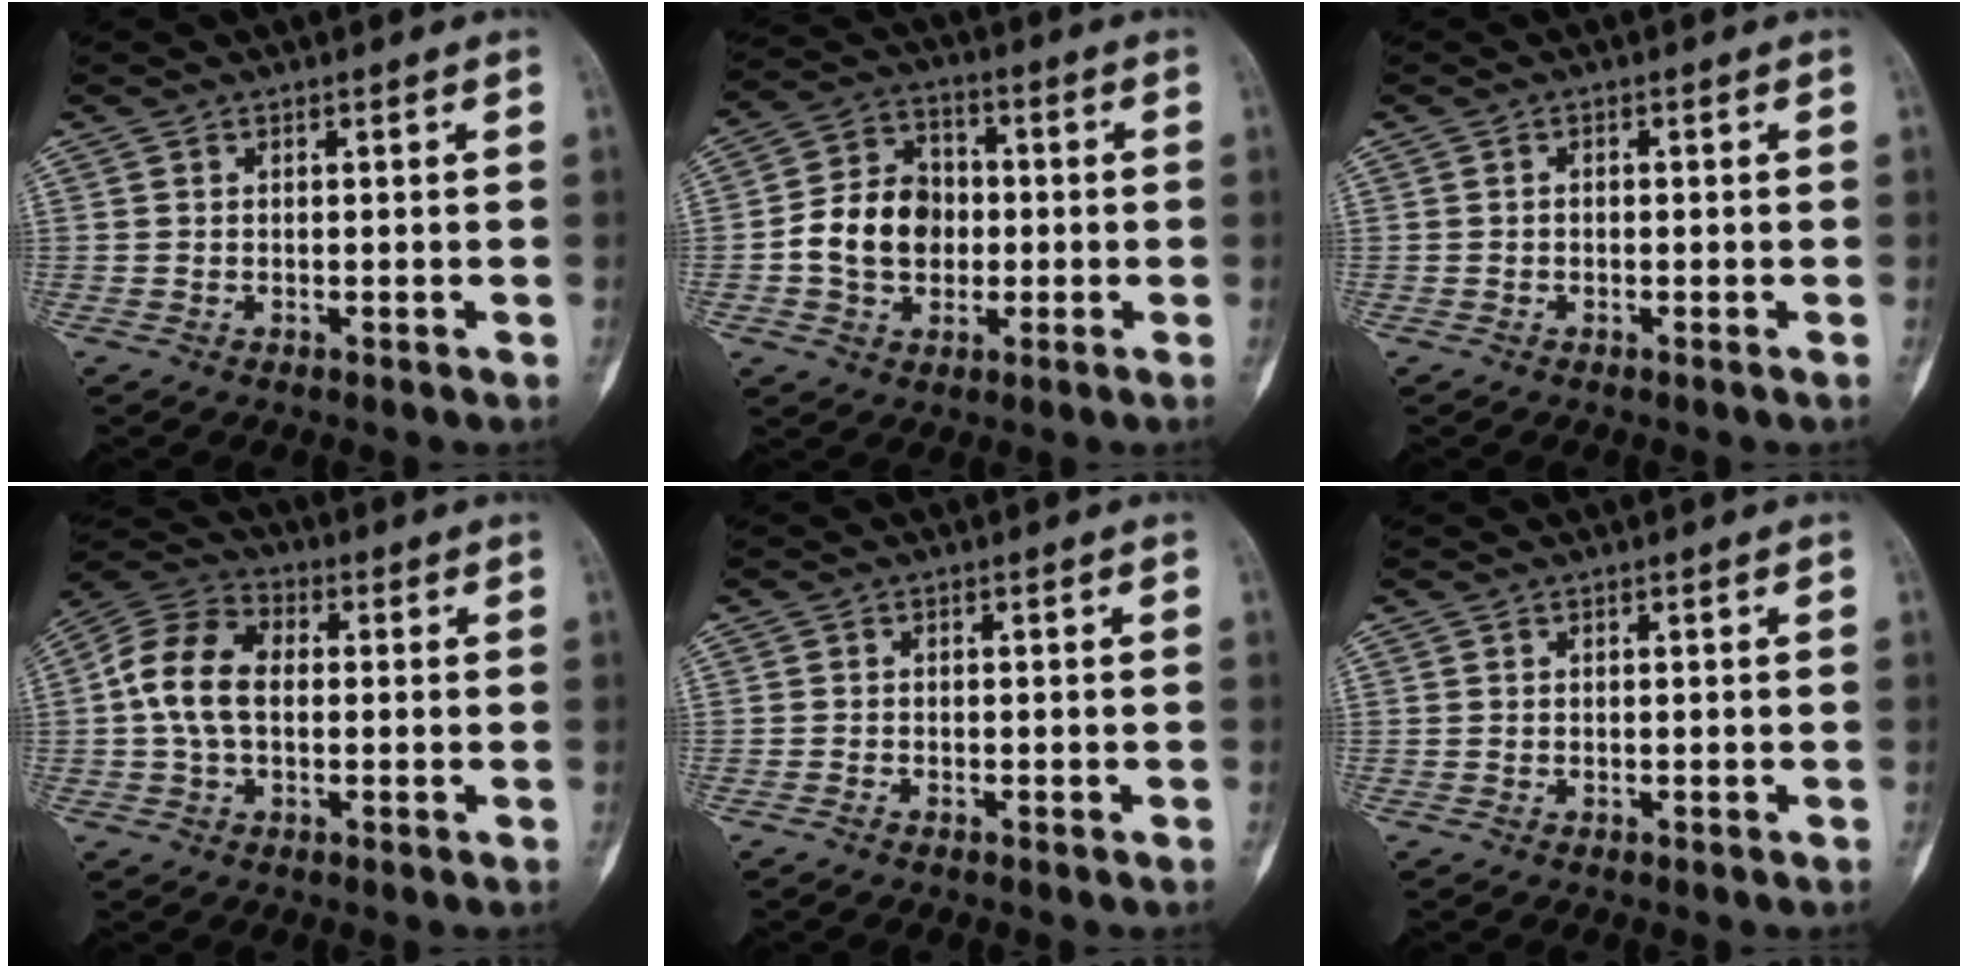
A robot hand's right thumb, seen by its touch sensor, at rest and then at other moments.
{"total": 11.5, "force": [-1.2, 8.9, 7.2], "torque": [-0.105, 0.026, -0.027]}
{"total": 0.7, "force": [-0.3, 0.2, 0.5], "torque": [-0.012, 0.000, -0.008]}
{"total": 11.0, "force": [0.2, 7.2, 8.2], "torque": [-0.160, 0.031, -0.006]}
{"total": 0.6, "force": [-0.5, 0.1, 0.3], "torque": [-0.010, -0.001, -0.012]}
{"total": 0.0}